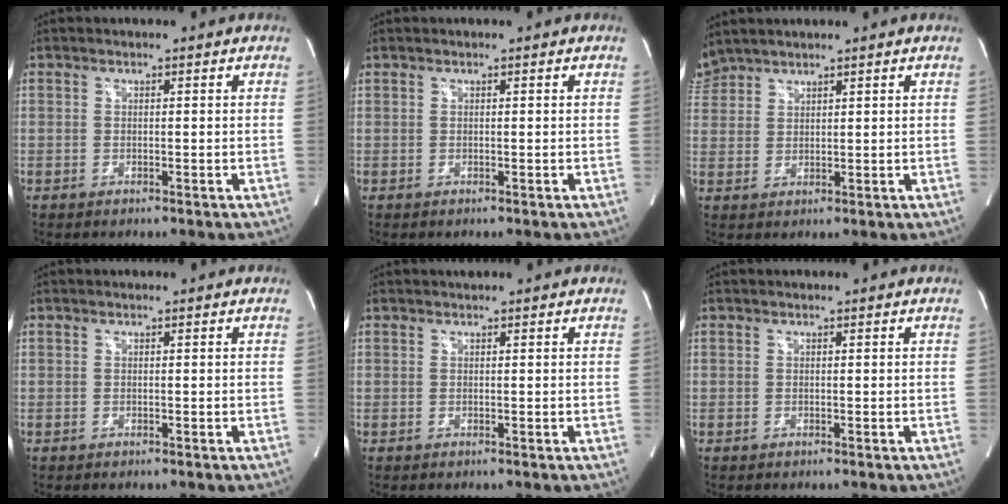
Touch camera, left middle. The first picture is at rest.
{"total": 0.0}
{"total": 3.8, "force": [3.7, 0.8, 0.3], "torque": [-0.014, 0.025, 0.077]}
{"total": 0.0}
{"total": 0.7, "force": [0.7, 0.1, 0.2], "torque": [-0.016, 0.011, 0.015]}
{"total": 0.0}